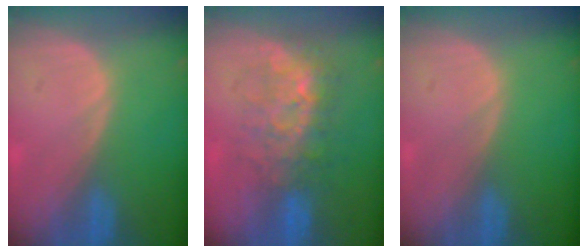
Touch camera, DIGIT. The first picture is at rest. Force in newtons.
{"total": 7.9, "press": 7.5, "slide": 2.7}
{"total": 0.0}